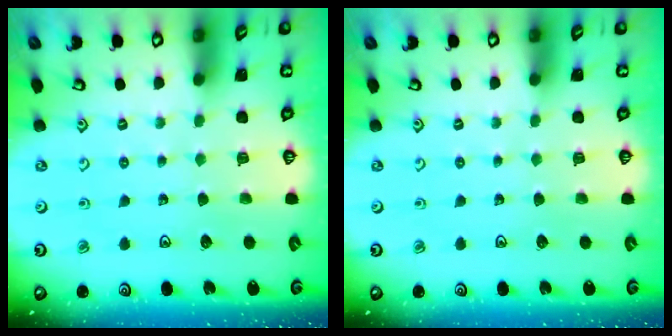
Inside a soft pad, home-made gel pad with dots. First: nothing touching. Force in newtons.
{"total": 0.0}